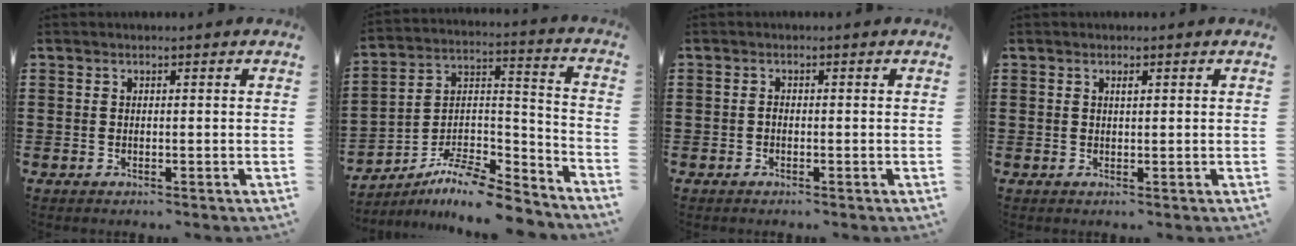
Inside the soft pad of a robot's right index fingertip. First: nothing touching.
{"total": 8.9, "force": [-7.9, 2.1, 3.6], "torque": [-0.065, 0.016, -0.157]}
{"total": 0.7, "force": [-0.5, 0.3, 0.5], "torque": [-0.012, -0.004, -0.008]}
{"total": 0.7, "force": [0.3, 0.1, 0.6], "torque": [-0.014, -0.001, 0.006]}